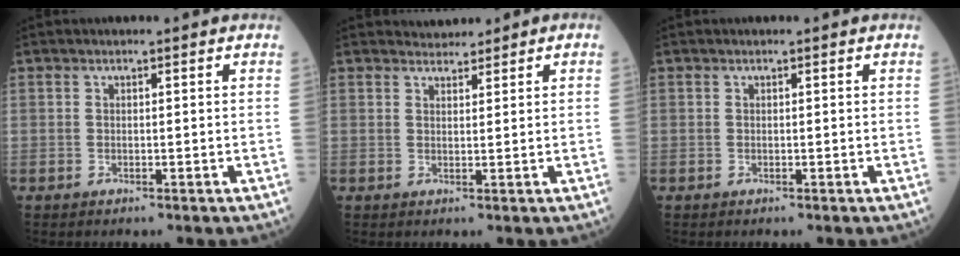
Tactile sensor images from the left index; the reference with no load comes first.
{"total": 1.8, "force": [1.7, 0.6, -0.1], "torque": [0.000, 0.007, 0.027]}
{"total": 0.0}